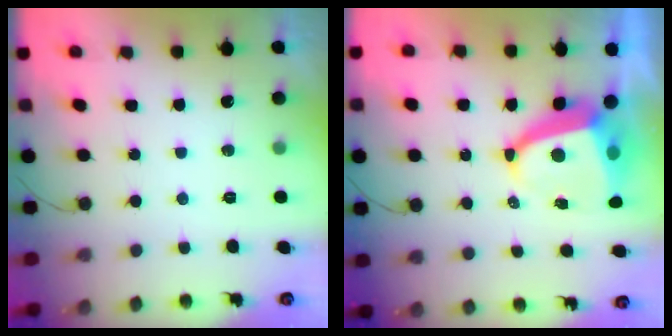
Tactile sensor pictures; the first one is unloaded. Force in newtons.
{"total": 9.9, "press": 9.8, "slide": 1.1}